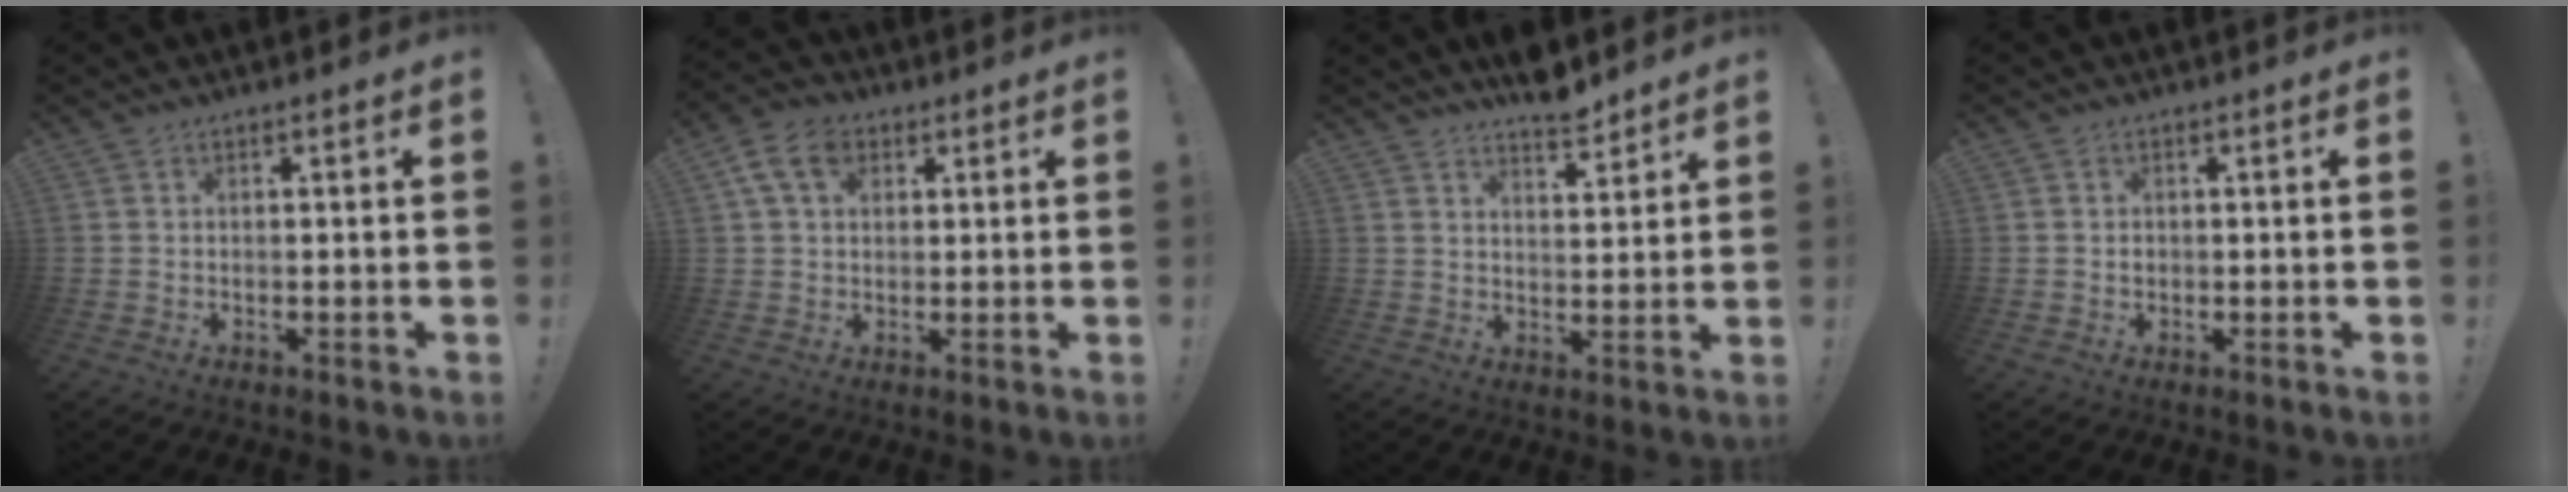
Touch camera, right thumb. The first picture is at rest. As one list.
[{"total": 9.7, "force": [4.0, 6.8, 5.6], "torque": [-0.103, 0.001, 0.075]}, {"total": 6.4, "force": [5.9, 1.1, 2.3], "torque": [-0.023, -0.047, 0.101]}, {"total": 0.8, "force": [-0.2, 0.8, 0.2], "torque": [-0.003, 0.003, -0.005]}]